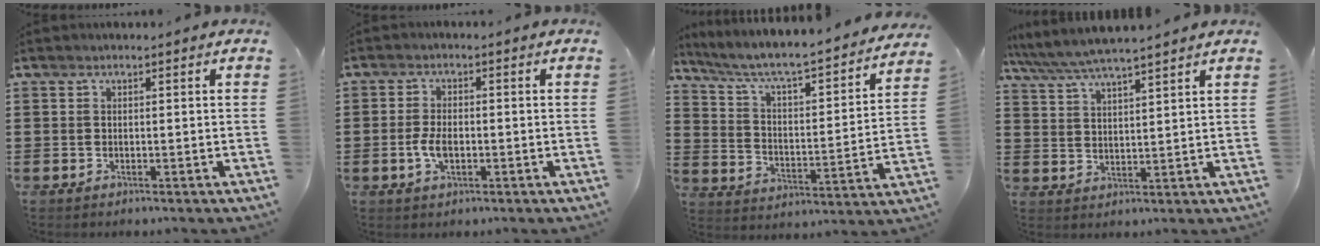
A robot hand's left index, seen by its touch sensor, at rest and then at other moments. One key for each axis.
{"total": 3.8, "fx": -0.7, "fy": 1.8, "fz": 3.2, "tx": -0.073, "ty": -0.002, "tz": -0.016}
{"total": 5.2, "fx": 4.4, "fy": 0.2, "fz": 2.6, "tx": -0.073, "ty": -0.045, "tz": 0.065}
{"total": 5.5, "fx": 5.0, "fy": 0.2, "fz": 2.2, "tx": -0.061, "ty": -0.022, "tz": 0.087}